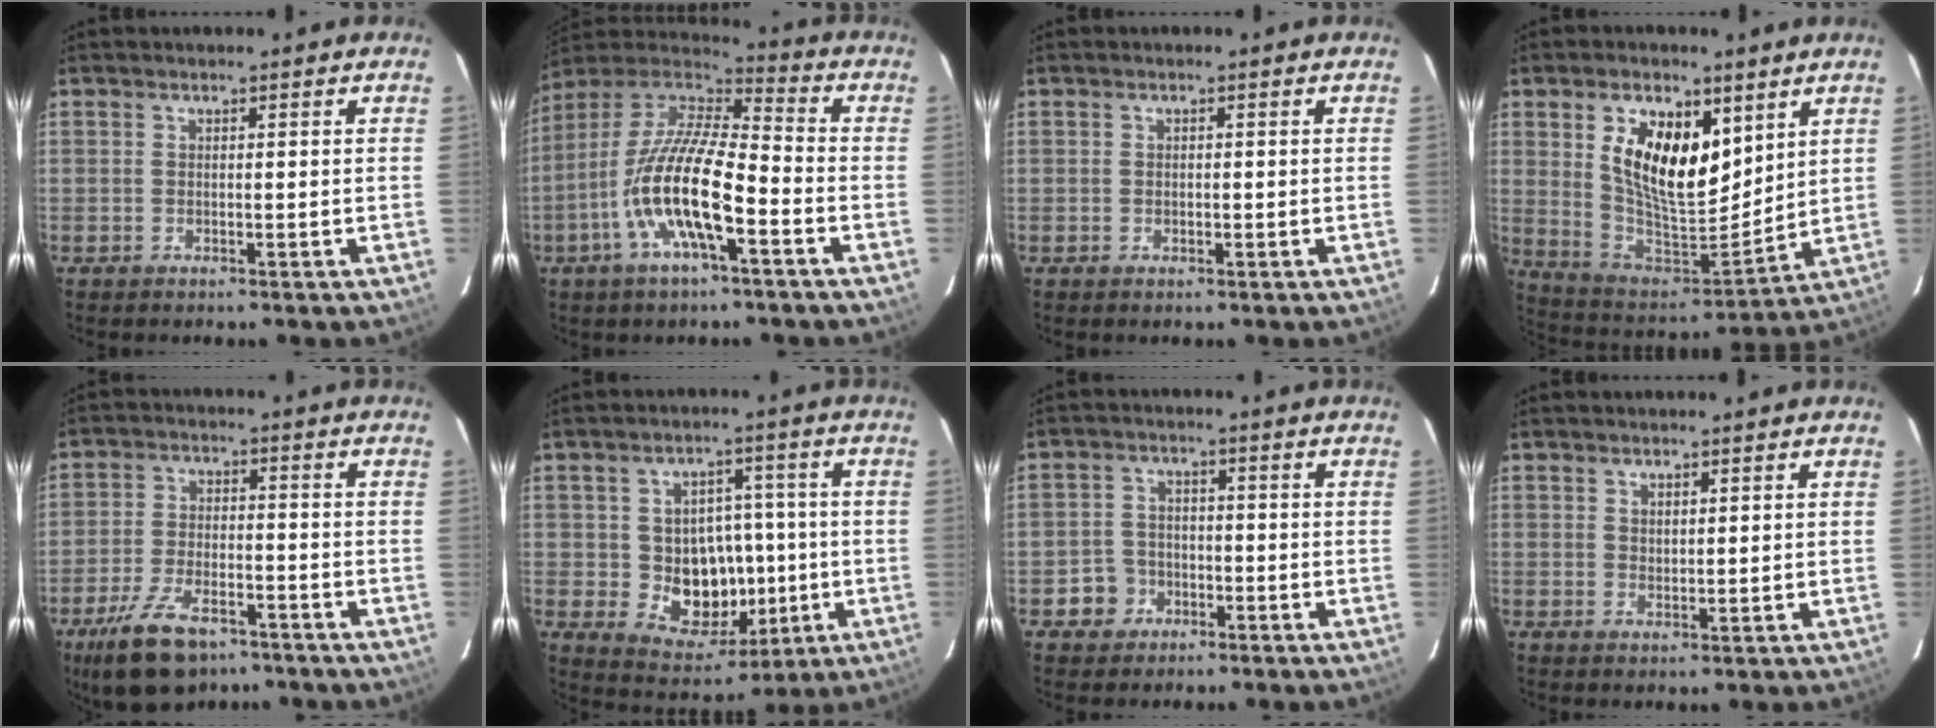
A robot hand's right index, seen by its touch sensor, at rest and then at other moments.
{"total": 17.6, "force": [-6.7, 4.7, 15.5], "torque": [-0.302, -0.015, -0.135]}
{"total": 0.9, "force": [-0.2, 0.7, 0.4], "torque": [-0.005, 0.001, -0.003]}
{"total": 16.3, "force": [6.5, 8.3, 12.4], "torque": [-0.232, 0.001, 0.131]}
{"total": 12.6, "force": [-8.5, 5.8, 7.3], "torque": [-0.166, -0.011, -0.147]}
{"total": 12.0, "force": [-1.6, 10.0, 6.4], "torque": [-0.121, 0.007, -0.005]}
{"total": 4.7, "force": [-2.4, 4.1, 0.4], "torque": [-0.013, 0.019, -0.040]}
{"total": 1.4, "force": [1.1, 0.8, 0.5], "torque": [-0.005, 0.001, 0.021]}